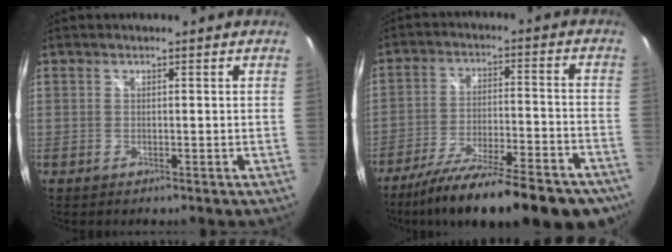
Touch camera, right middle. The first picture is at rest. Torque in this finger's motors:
{"motor_torque": [1.09, -1.04, 0.38, 0.15]}